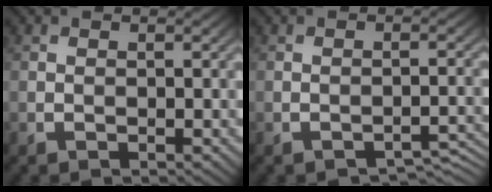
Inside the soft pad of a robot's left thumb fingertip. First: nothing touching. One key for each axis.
{"total": 2.1, "fx": -1.9, "fy": 0.4, "fz": 0.8, "tx": -0.006, "ty": 0.005, "tz": -0.027}